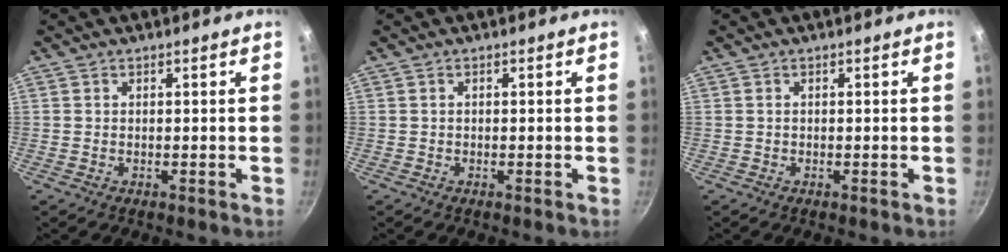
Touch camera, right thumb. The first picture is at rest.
{"total": 0.0}
{"total": 0.0}